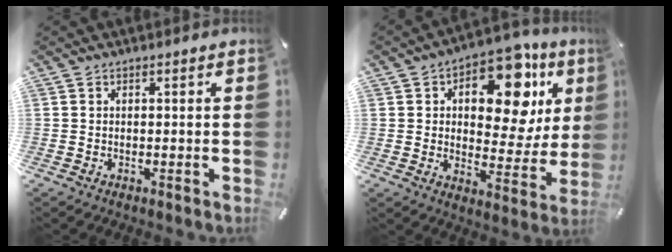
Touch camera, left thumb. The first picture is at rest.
{"total": 17.1, "force": [8.3, 9.6, 11.5], "torque": [-0.150, -0.055, 0.136]}